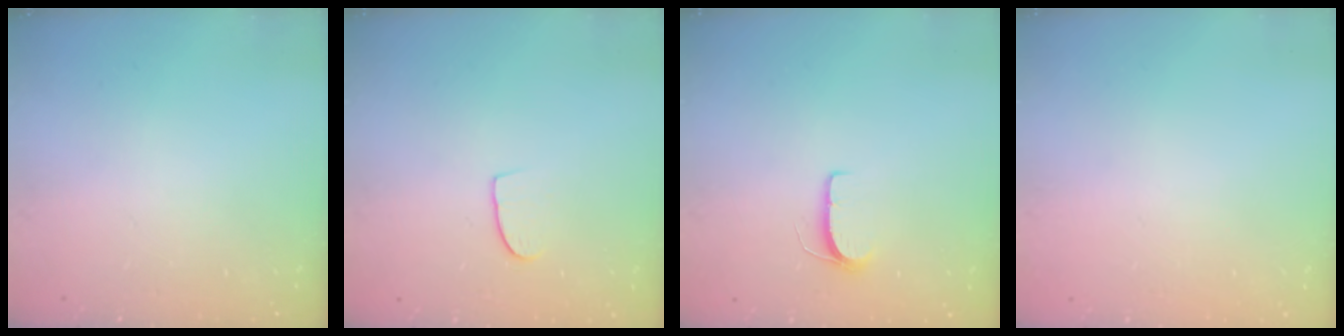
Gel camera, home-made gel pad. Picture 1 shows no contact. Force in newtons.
{"total": 6.1, "press": 6.1, "slide": 0.4}
{"total": 6.1, "press": 6.1, "slide": 0.5}
{"total": 0.0}